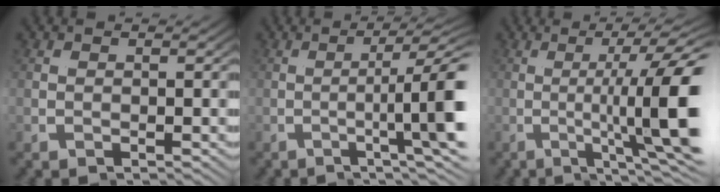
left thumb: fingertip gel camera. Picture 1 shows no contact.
{"total": 7.0, "force": [-0.2, -3.3, 6.2], "torque": [-0.059, 0.053, -0.031]}
{"total": 9.2, "force": [0.3, -3.2, 8.7], "torque": [-0.116, 0.057, -0.022]}